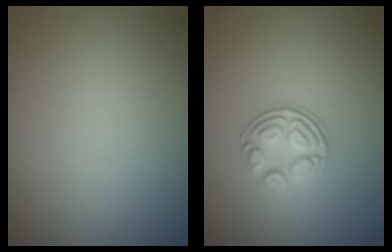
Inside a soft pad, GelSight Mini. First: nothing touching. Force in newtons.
{"total": 3.5, "press": 2.4, "slide": 2.6}